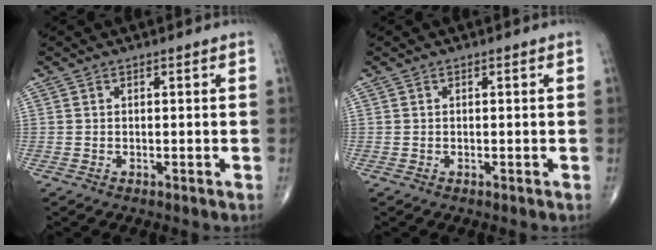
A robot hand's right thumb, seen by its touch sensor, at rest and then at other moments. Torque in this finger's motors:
{"motor_torque": [-0.04, 0.18, -0.17, -0.08, 0.01]}